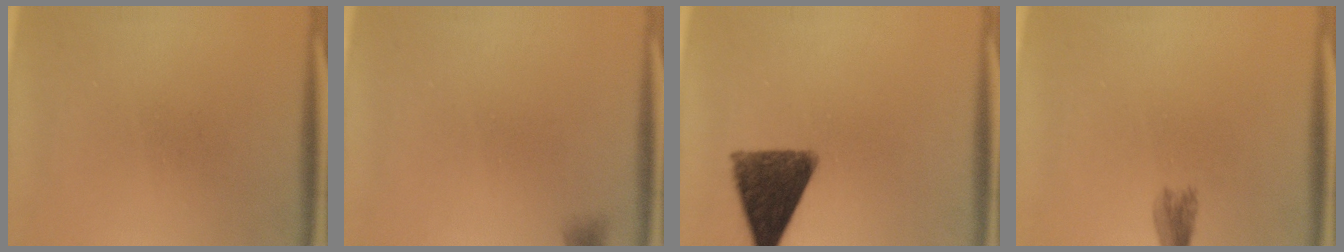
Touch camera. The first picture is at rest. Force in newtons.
{"total": 1.2}
{"total": 11.5}
{"total": 2.3}